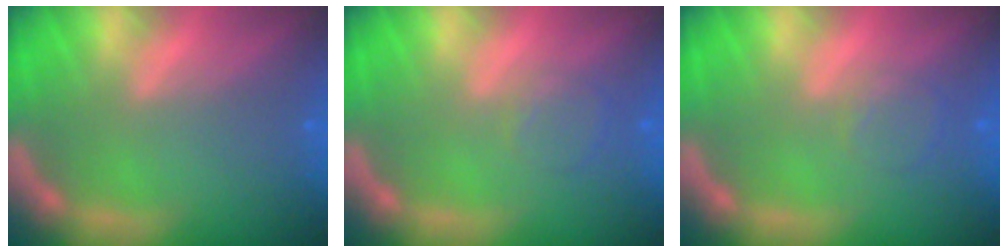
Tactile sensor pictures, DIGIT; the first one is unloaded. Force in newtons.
{"total": 2.0}
{"total": 2.0}